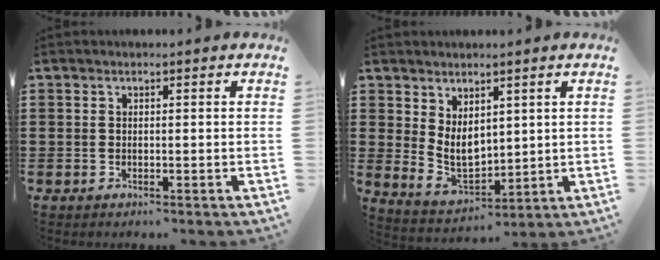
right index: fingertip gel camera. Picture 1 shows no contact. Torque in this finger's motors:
{"motor_torque": [2.14, 0.00, 0.27, 0.14]}